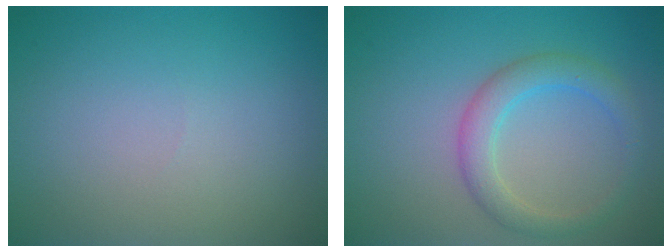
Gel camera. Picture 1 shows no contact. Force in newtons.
{"total": 3.2, "press": 3.2, "slide": 0.1}